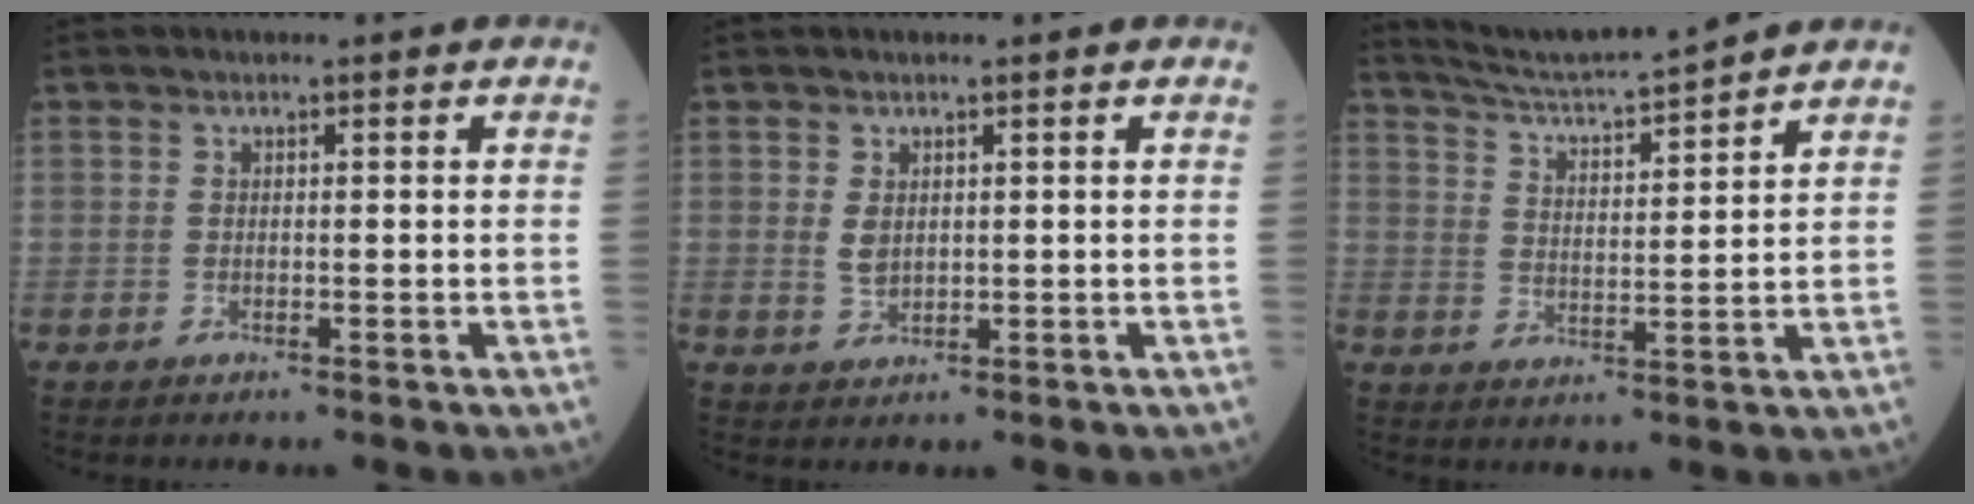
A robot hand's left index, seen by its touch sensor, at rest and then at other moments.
{"total": 2.0, "force": [0.5, 1.4, 1.4], "torque": [-0.031, 0.000, 0.023]}
{"total": 10.7, "force": [10.1, -1.8, 3.0], "torque": [-0.065, 0.001, 0.171]}